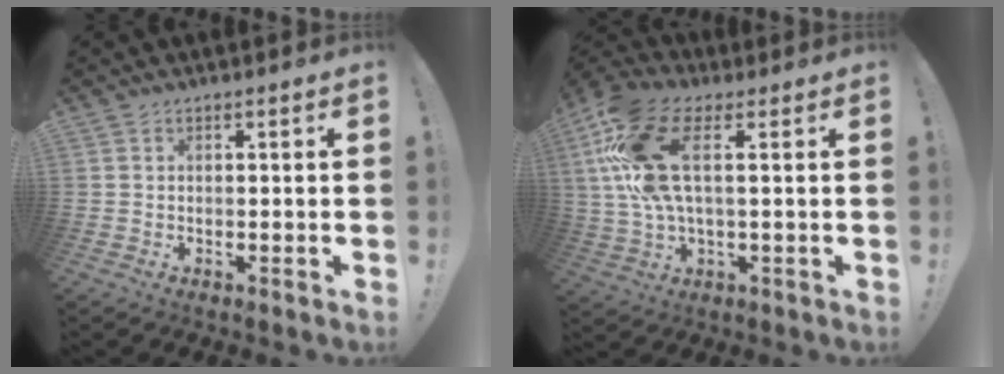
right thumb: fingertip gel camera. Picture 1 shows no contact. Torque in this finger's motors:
{"motor_torque": [1.33, 1.37, 1.50, 1.27, 0.47]}